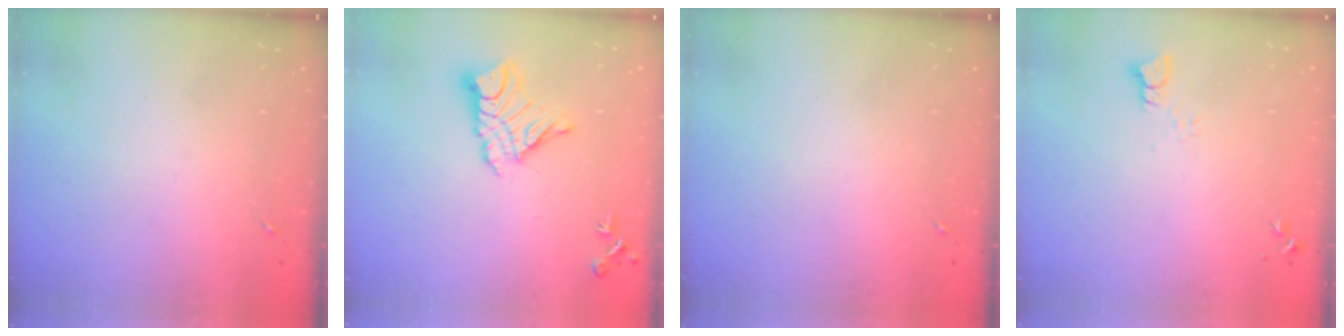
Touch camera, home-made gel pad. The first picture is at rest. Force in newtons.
{"total": 13.7, "press": 13.7, "slide": 1.3}
{"total": 0.0}
{"total": 2.2, "press": 2.2, "slide": 0.2}